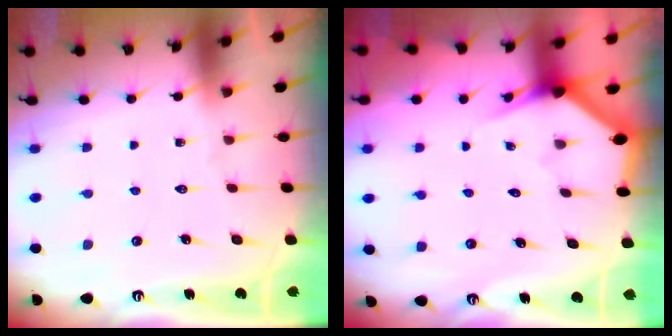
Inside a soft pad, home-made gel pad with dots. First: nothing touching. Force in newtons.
{"total": 2.8, "press": 2.8, "slide": 0.1}